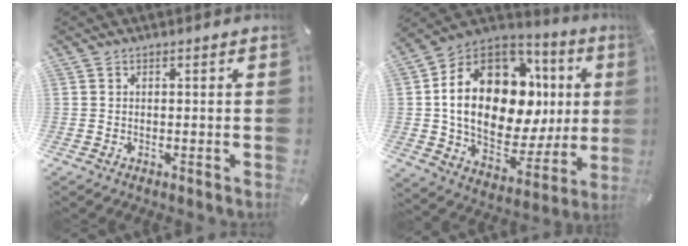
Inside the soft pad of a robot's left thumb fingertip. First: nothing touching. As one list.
[{"total": 23.7, "force": [4.1, 16.0, 17.1], "torque": [-0.313, -0.038, 0.079]}]